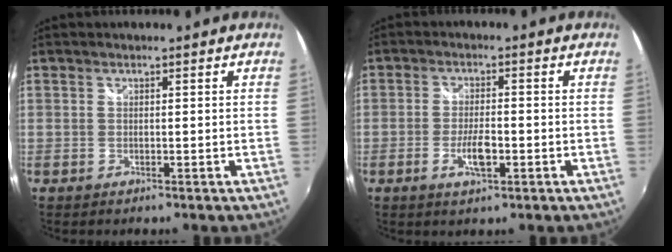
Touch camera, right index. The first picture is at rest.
{"total": 4.8, "force": [-1.9, 1.7, 4.1], "torque": [-0.086, -0.003, -0.034]}